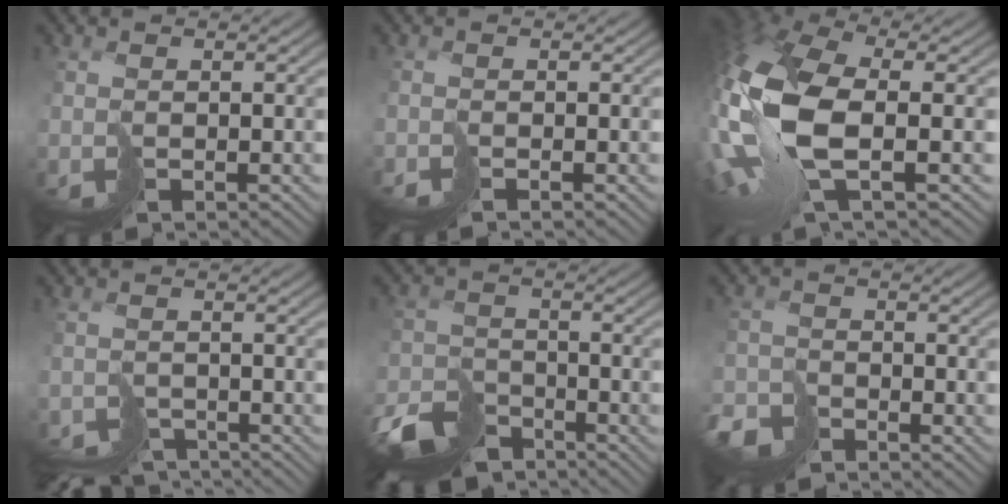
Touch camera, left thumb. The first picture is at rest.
{"total": 1.3, "force": [-1.1, -0.6, -0.2], "torque": [0.010, 0.003, -0.026]}
{"total": 14.5, "force": [-1.1, 6.0, 13.1], "torque": [-0.322, -0.009, -0.023]}
{"total": 4.7, "force": [-4.4, 1.5, 0.8], "torque": [0.001, -0.016, -0.073]}
{"total": 9.8, "force": [-8.2, 3.9, 3.8], "torque": [-0.077, -0.012, -0.153]}
{"total": 4.7, "force": [-4.1, 1.8, 1.4], "torque": [-0.023, 0.000, -0.093]}